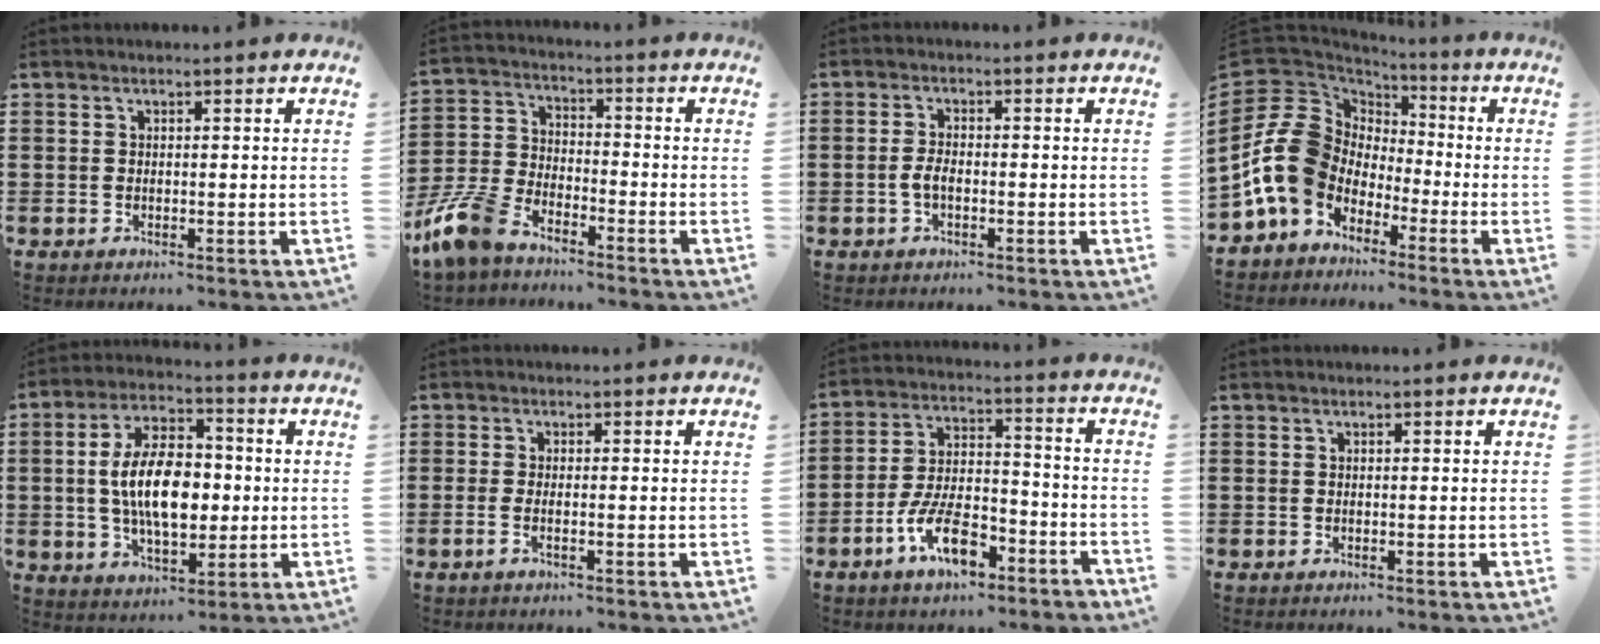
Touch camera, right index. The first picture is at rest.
{"total": 7.3, "force": [-6.2, 2.2, 3.1], "torque": [-0.102, 0.001, -0.130]}
{"total": 2.5, "force": [-0.8, 0.8, 2.2], "torque": [-0.057, -0.007, -0.019]}
{"total": 12.7, "force": [-3.1, 10.3, 6.7], "torque": [-0.204, 0.007, -0.065]}
{"total": 11.2, "force": [-0.1, 5.8, 9.5], "torque": [-0.181, 0.003, -0.005]}
{"total": 1.4, "force": [-0.6, 0.1, 1.2], "torque": [-0.021, -0.003, -0.011]}
{"total": 10.9, "force": [-5.9, 4.6, 7.9], "torque": [-0.161, 0.011, -0.108]}
{"total": 0.0}